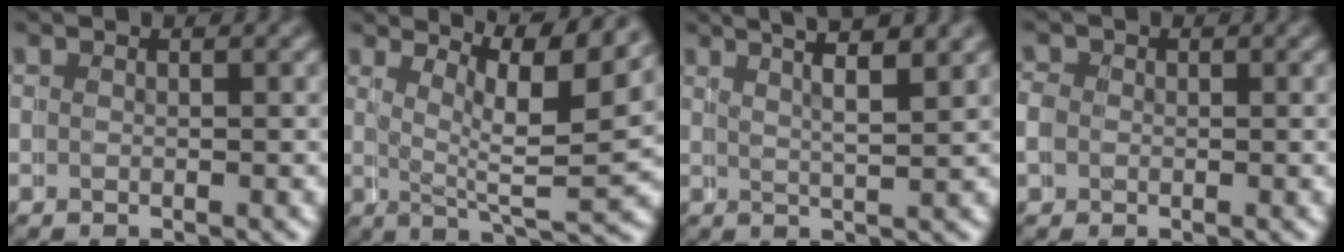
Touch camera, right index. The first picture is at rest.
{"total": 7.9, "force": [3.7, 2.6, 6.5], "torque": [-0.097, -0.010, 0.049]}
{"total": 5.6, "force": [4.3, 1.1, 3.5], "torque": [-0.049, 0.020, 0.056]}
{"total": 1.9, "force": [-0.6, 1.8, -0.1], "torque": [-0.015, -0.004, -0.015]}